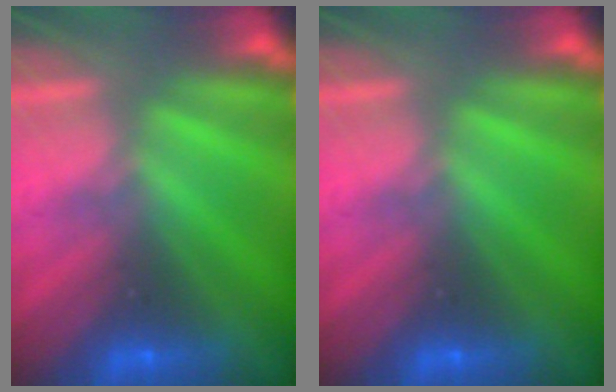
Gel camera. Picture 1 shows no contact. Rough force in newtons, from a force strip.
{"total": 0.0}